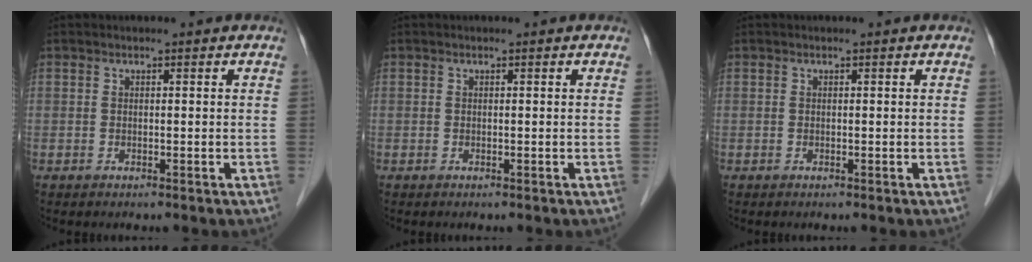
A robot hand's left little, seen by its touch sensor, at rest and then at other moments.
{"total": 0.0}
{"total": 0.0}